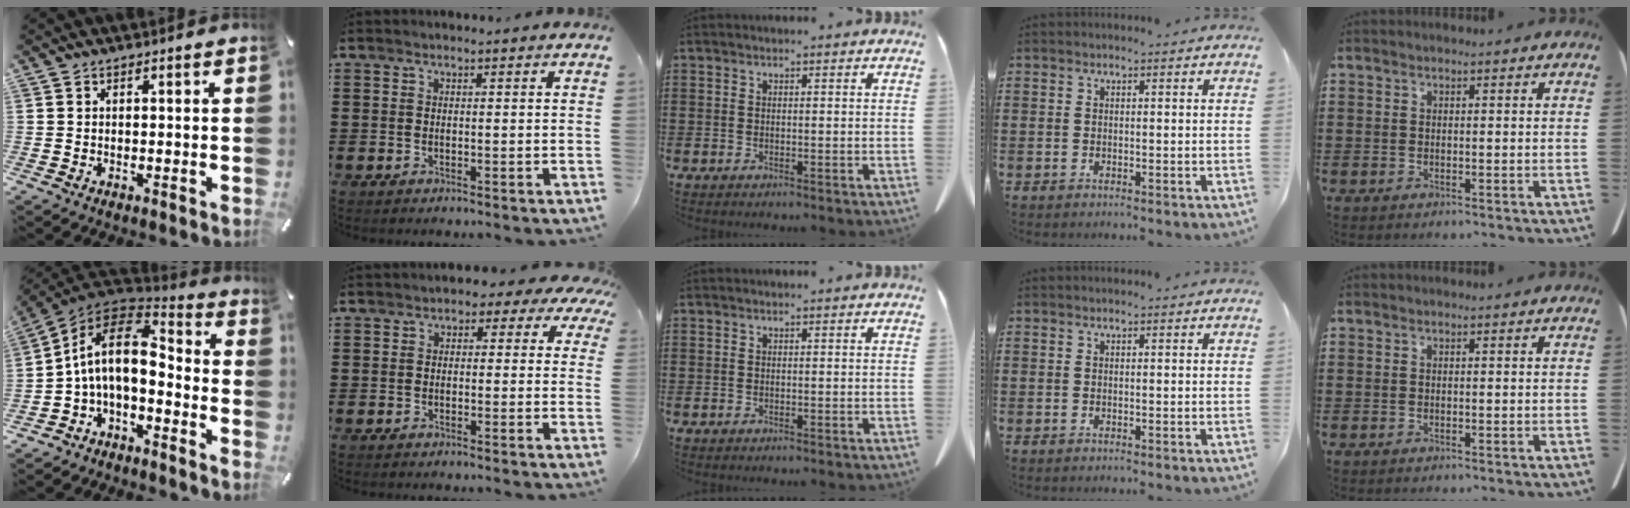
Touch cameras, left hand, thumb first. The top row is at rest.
{"thumb": {"total": 13.1, "force": [0.3, 7.4, 10.7], "torque": [-0.225, 0.003, 0.001]}, "index": {"total": 2.2, "force": [0.0, 1.8, 1.3], "torque": [-0.024, 0.007, -0.007]}}